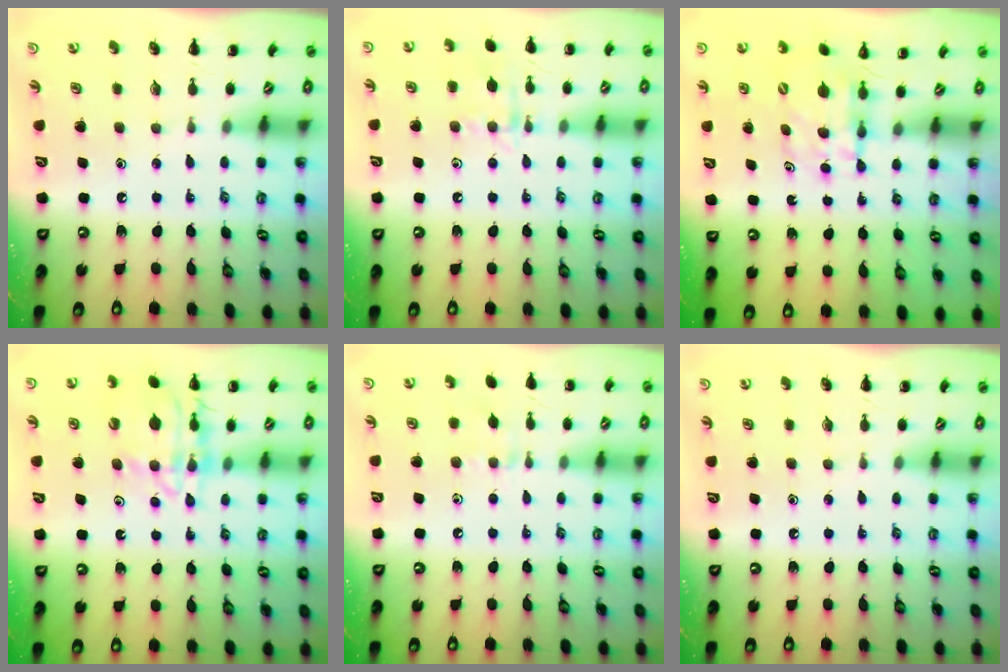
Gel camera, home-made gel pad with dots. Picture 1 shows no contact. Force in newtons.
{"total": 8.5, "press": 8.5, "slide": 0.9}
{"total": 5.4, "press": 5.3, "slide": 0.6}
{"total": 13.1, "press": 13.0, "slide": 2.2}
{"total": 5.9, "press": 5.7, "slide": 1.8}
{"total": 0.0}